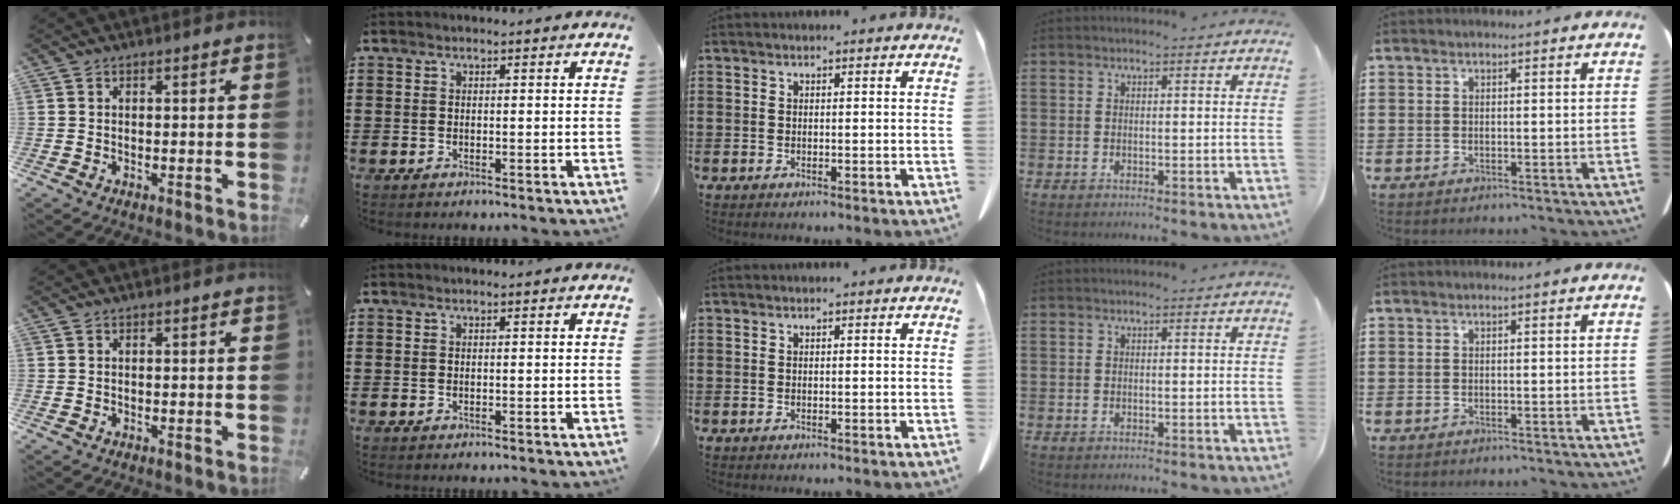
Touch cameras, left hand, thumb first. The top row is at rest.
{}